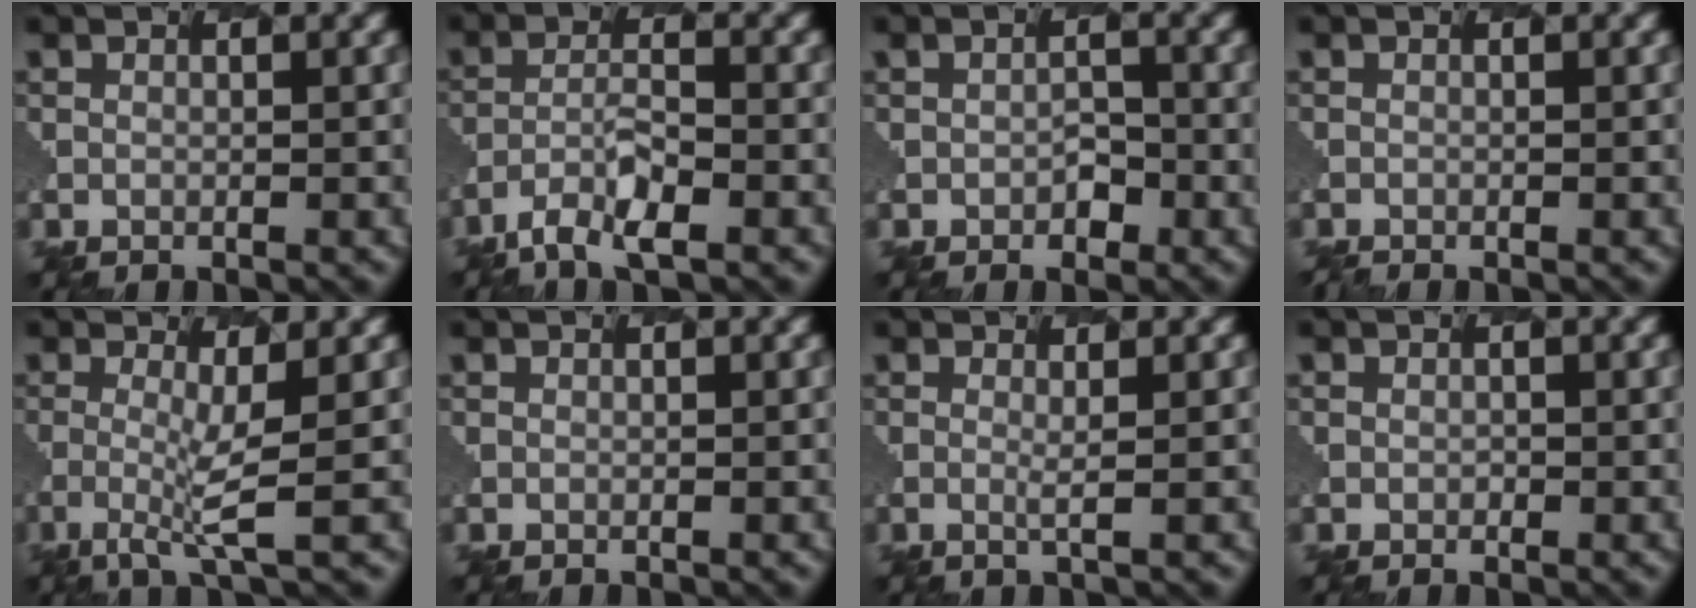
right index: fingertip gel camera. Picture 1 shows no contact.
{"total": 4.4, "force": [-3.5, 0.9, 2.5], "torque": [-0.063, -0.001, -0.066]}
{"total": 1.1, "force": [-0.8, 0.7, 0.4], "torque": [-0.018, -0.001, -0.011]}
{"total": 1.4, "force": [-1.3, 0.3, 0.6], "torque": [-0.010, 0.010, -0.016]}
{"total": 2.3, "force": [-0.3, -0.1, 2.3], "torque": [-0.062, -0.008, -0.011]}
{"total": 0.0}
{"total": 0.7, "force": [0.4, -0.2, 0.6], "torque": [-0.021, -0.005, 0.002]}
{"total": 0.5, "force": [-0.2, 0.3, -0.3], "torque": [-0.006, -0.003, -0.001]}